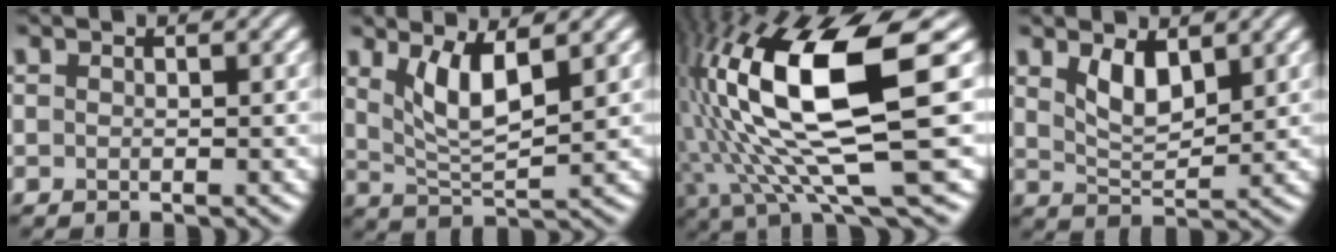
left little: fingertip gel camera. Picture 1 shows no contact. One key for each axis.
{"total": 4.3, "fx": 1.9, "fy": 1.2, "fz": 3.7, "tx": -0.078, "ty": -0.008, "tz": 0.042}
{"total": 14.8, "fx": 1.4, "fy": 3.9, "fz": 14.2, "tx": -0.272, "ty": 0.002, "tz": 0.029}
{"total": 3.3, "fx": 1.8, "fy": 1.4, "fz": 2.4, "tx": -0.052, "ty": -0.007, "tz": 0.039}